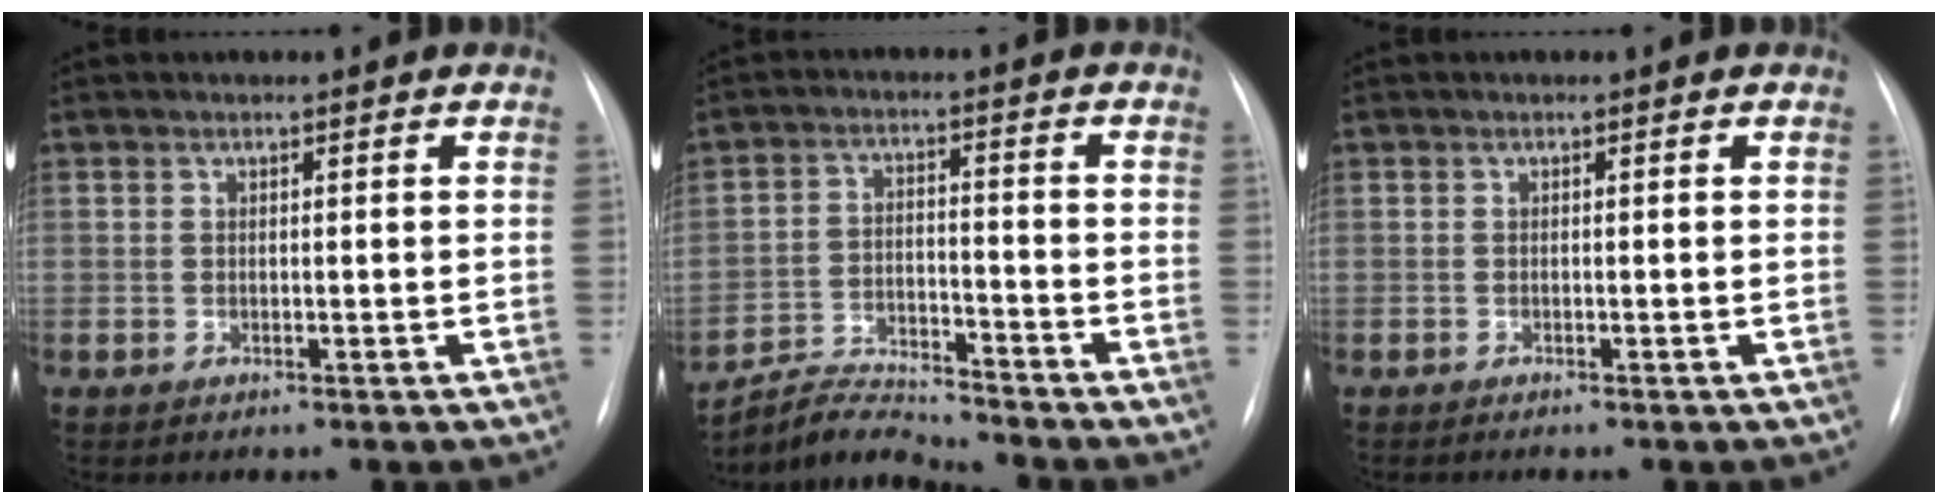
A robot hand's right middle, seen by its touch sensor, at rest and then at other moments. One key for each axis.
{"total": 7.1, "fx": -7.1, "fy": -0.4, "fz": -0.3, "tx": -0.003, "ty": 0.000, "tz": -0.127}
{"total": 0.6, "fx": -0.5, "fy": 0.0, "fz": 0.3, "tx": -0.005, "ty": -0.002, "tz": -0.005}